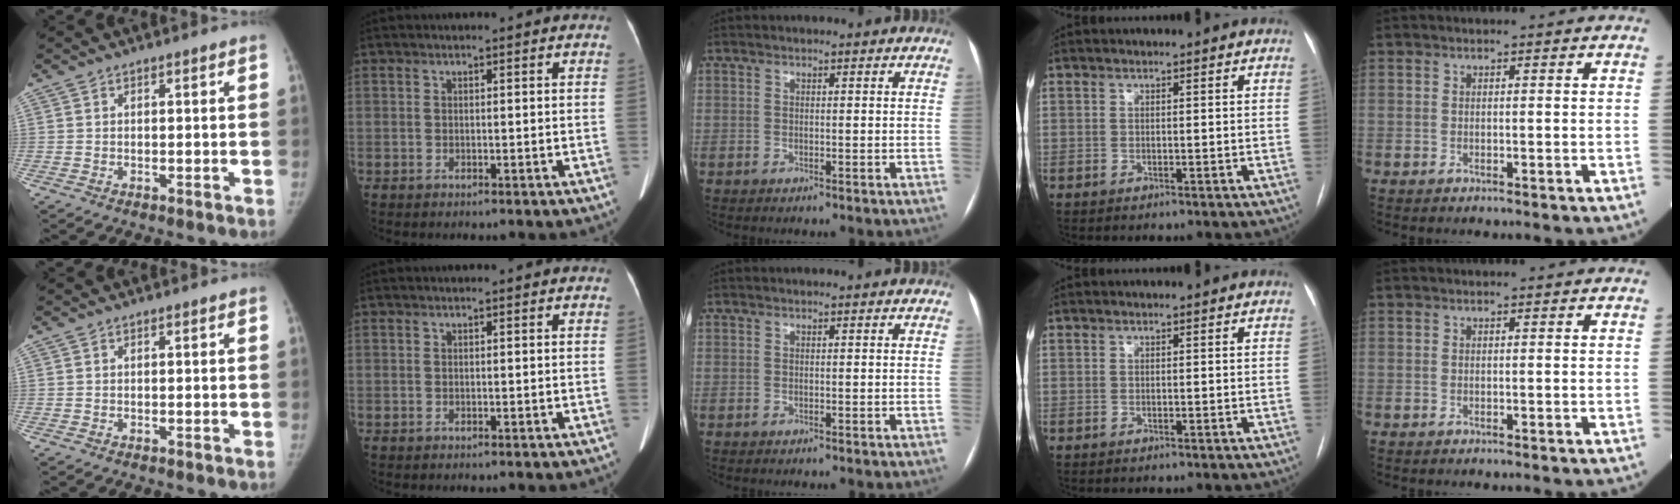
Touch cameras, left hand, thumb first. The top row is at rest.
{}